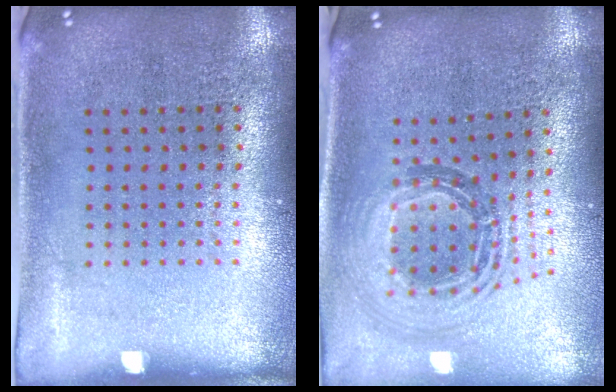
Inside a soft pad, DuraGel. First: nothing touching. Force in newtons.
{"total": 1.1, "press": 1.0, "slide": 0.5}